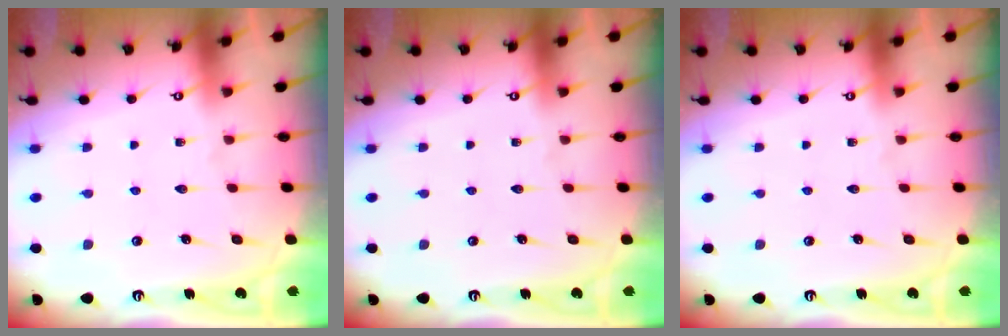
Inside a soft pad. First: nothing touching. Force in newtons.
{"total": 0.0}
{"total": 0.0}